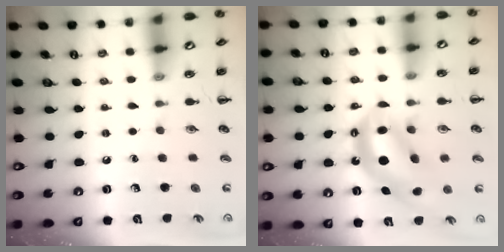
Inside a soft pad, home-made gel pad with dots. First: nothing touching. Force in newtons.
{"total": 11.8, "press": 11.4, "slide": 3.0}